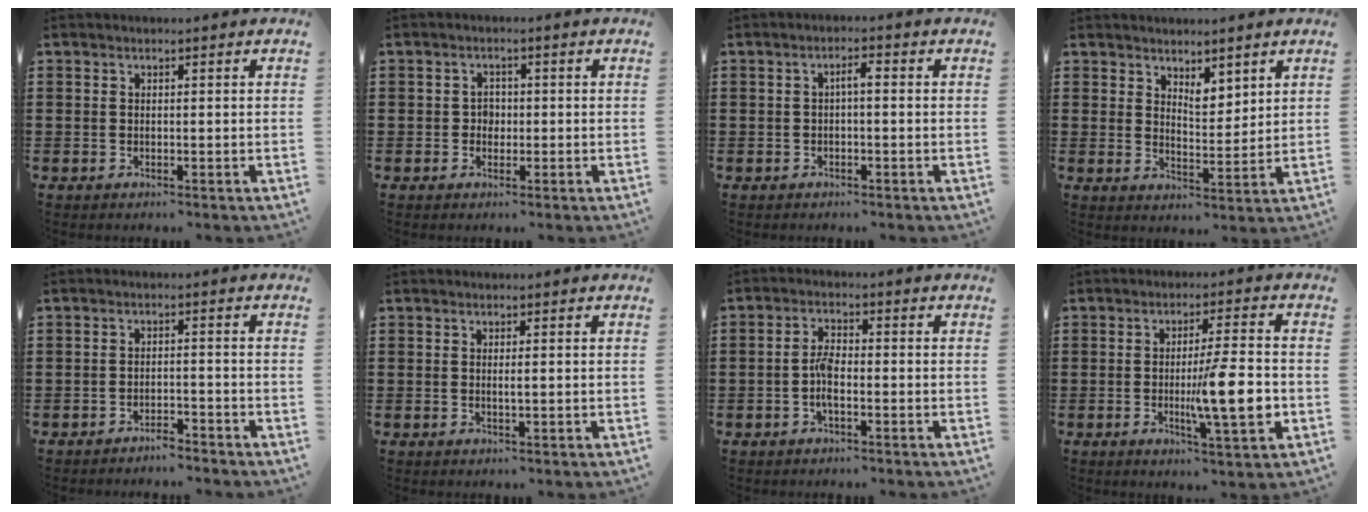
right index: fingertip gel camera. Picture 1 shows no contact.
{"total": 1.7, "force": [-0.3, 1.5, 0.7], "torque": [-0.018, 0.004, -0.007]}
{"total": 1.9, "force": [-0.2, 0.5, 1.8], "torque": [-0.036, 0.005, -0.006]}
{"total": 4.0, "force": [3.5, 1.5, 1.3], "torque": [-0.018, -0.012, 0.060]}
{"total": 2.5, "force": [-2.5, 0.0, 0.3], "torque": [-0.012, -0.001, -0.052]}
{"total": 1.0, "force": [0.0, 0.1, 1.0], "torque": [-0.020, -0.003, 0.000]}
{"total": 3.9, "force": [-1.1, 1.2, 3.5], "torque": [-0.078, -0.002, -0.024]}
{"total": 10.5, "force": [-2.0, 1.4, 10.2], "torque": [-0.156, -0.015, -0.036]}